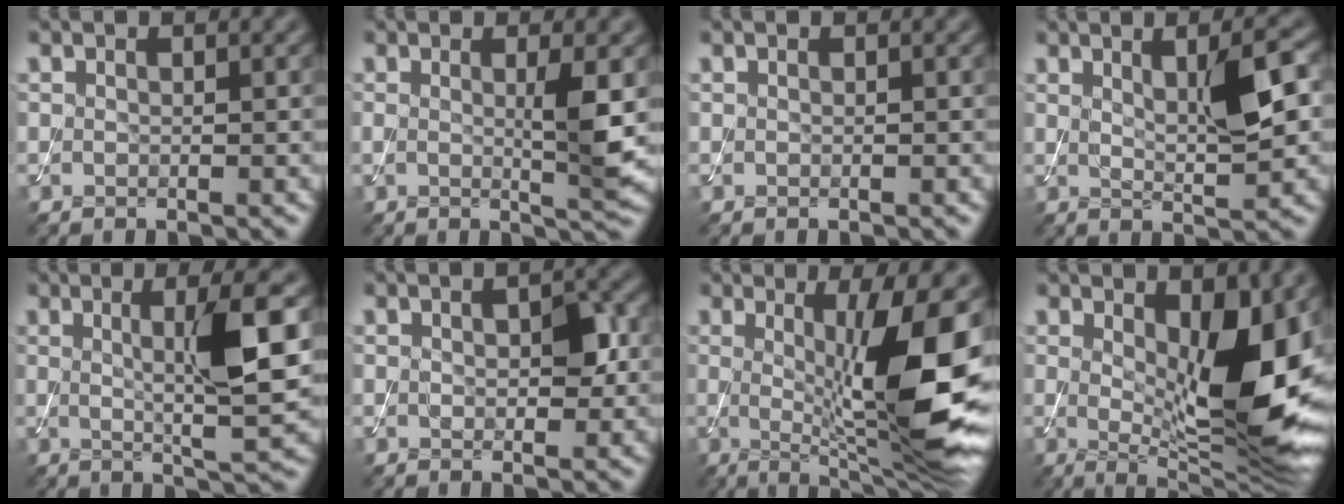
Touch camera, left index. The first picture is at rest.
{"total": 3.4, "force": [0.3, 0.4, 3.4], "torque": [-0.055, -0.008, 0.004]}
{"total": 0.0}
{"total": 4.7, "force": [1.3, 1.0, 4.4], "torque": [-0.070, -0.001, 0.022]}
{"total": 6.8, "force": [1.0, 1.1, 6.7], "torque": [-0.102, 0.000, 0.019]}
{"total": 2.9, "force": [0.3, 1.5, 2.5], "torque": [-0.039, 0.003, 0.006]}
{"total": 12.0, "force": [0.7, 2.7, 11.7], "torque": [-0.167, -0.013, 0.017]}
{"total": 10.9, "force": [1.1, 4.0, 10.1], "torque": [-0.141, -0.022, 0.024]}